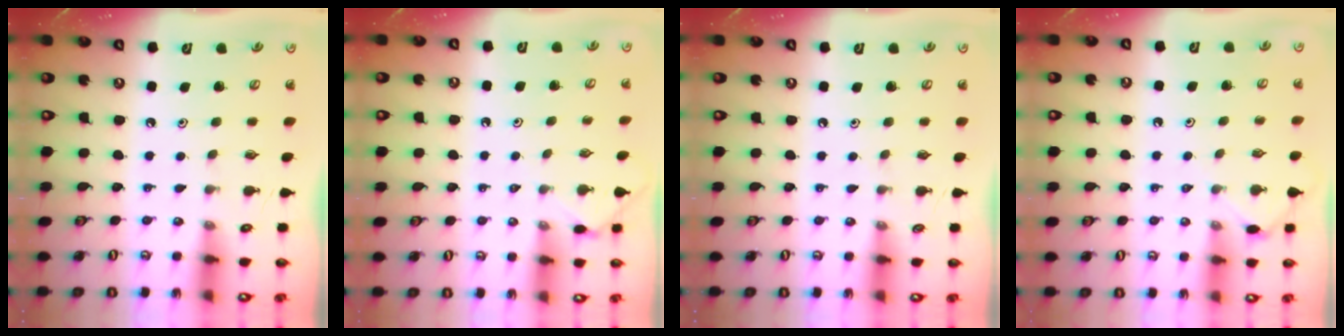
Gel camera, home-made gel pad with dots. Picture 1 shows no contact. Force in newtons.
{"total": 2.1, "press": 2.0, "slide": 0.5}
{"total": 2.8, "press": 2.8, "slide": 0.4}
{"total": 3.3, "press": 3.3, "slide": 0.6}